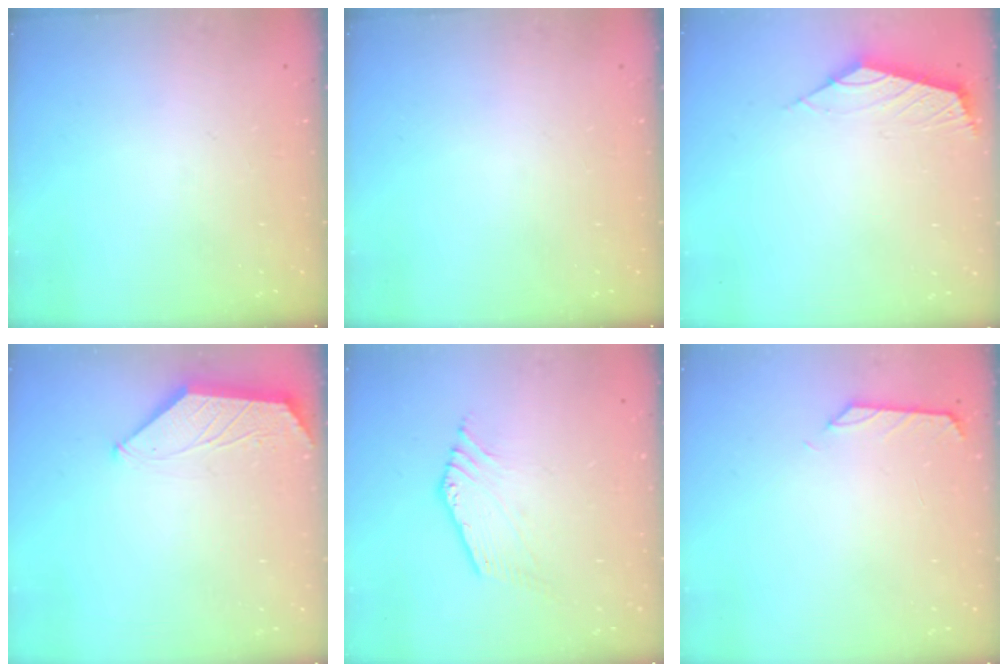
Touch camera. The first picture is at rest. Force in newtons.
{"total": 0.0}
{"total": 2.6, "press": 2.5, "slide": 0.6}
{"total": 1.6, "press": 1.6, "slide": 0.3}
{"total": 2.8, "press": 2.7, "slide": 0.6}
{"total": 0.6, "press": 0.3, "slide": 0.5}